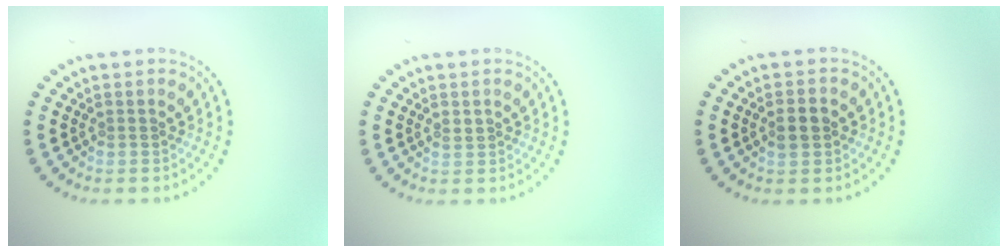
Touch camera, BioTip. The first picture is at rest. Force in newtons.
{"total": 0.9, "press": 0.8, "slide": 0.2}
{"total": 2.3, "press": 2.3, "slide": 0.0}